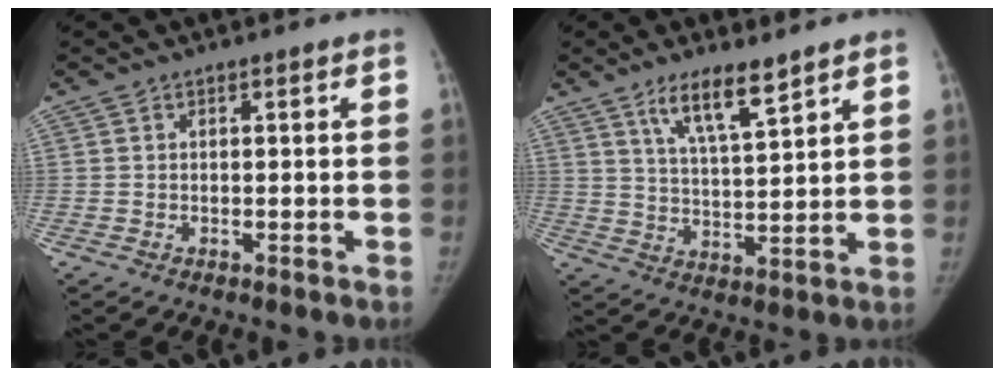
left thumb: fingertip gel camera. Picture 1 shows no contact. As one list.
[{"total": 8.4, "force": [5.7, 1.7, 5.9], "torque": [-0.098, -0.037, 0.109]}]